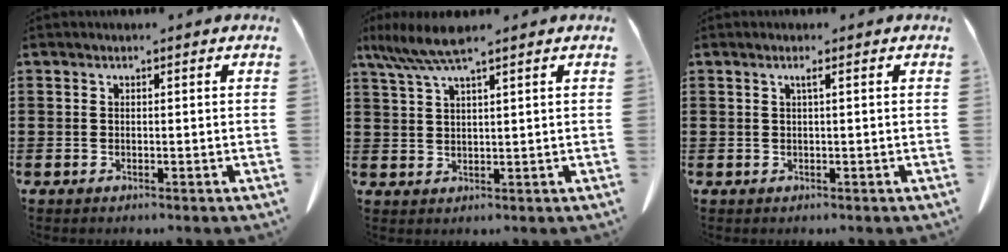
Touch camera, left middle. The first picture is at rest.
{"total": 6.1, "force": [4.2, 0.2, 4.3], "torque": [-0.102, -0.012, 0.074]}
{"total": 0.9, "force": [0.3, -0.1, 0.9], "torque": [-0.016, -0.003, 0.007]}